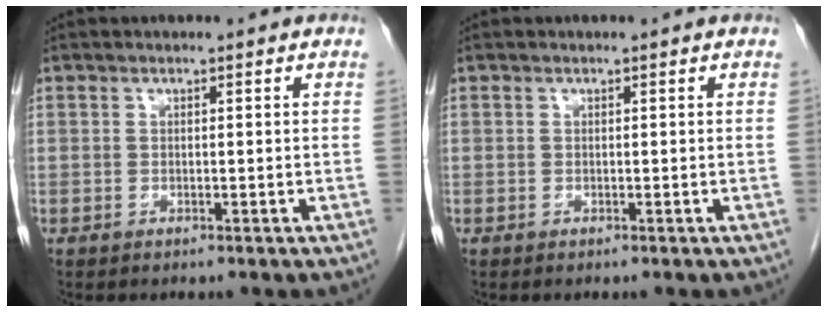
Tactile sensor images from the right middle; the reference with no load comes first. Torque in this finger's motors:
{"motor_torque": [-0.30, -0.38, -0.03, -0.02]}